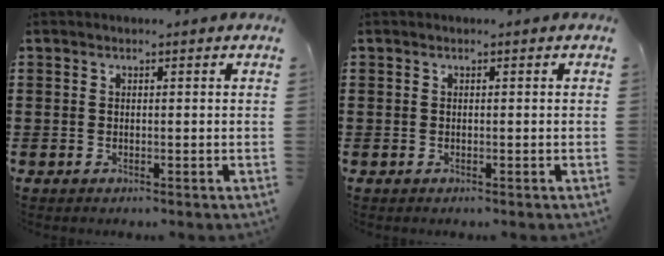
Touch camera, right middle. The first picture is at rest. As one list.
[{"total": 0.0}]